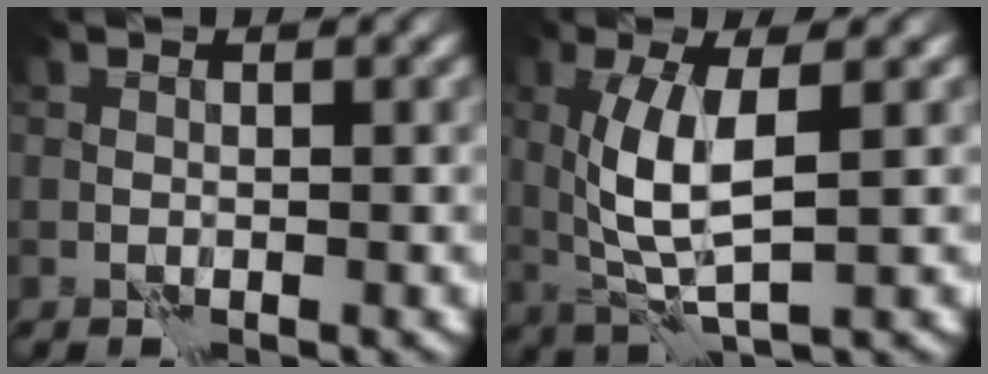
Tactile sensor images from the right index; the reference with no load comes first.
{"total": 5.6, "force": [1.2, 1.6, 5.2], "torque": [-0.115, -0.006, 0.028]}